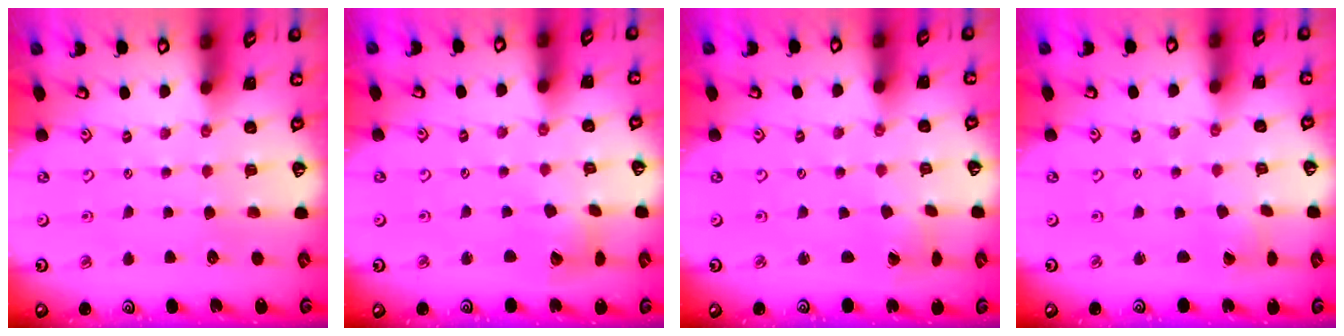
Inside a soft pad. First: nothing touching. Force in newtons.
{"total": 6.4, "press": 6.4, "slide": 0.8}
{"total": 1.6, "press": 1.5, "slide": 0.1}
{"total": 2.8, "press": 2.8, "slide": 0.2}